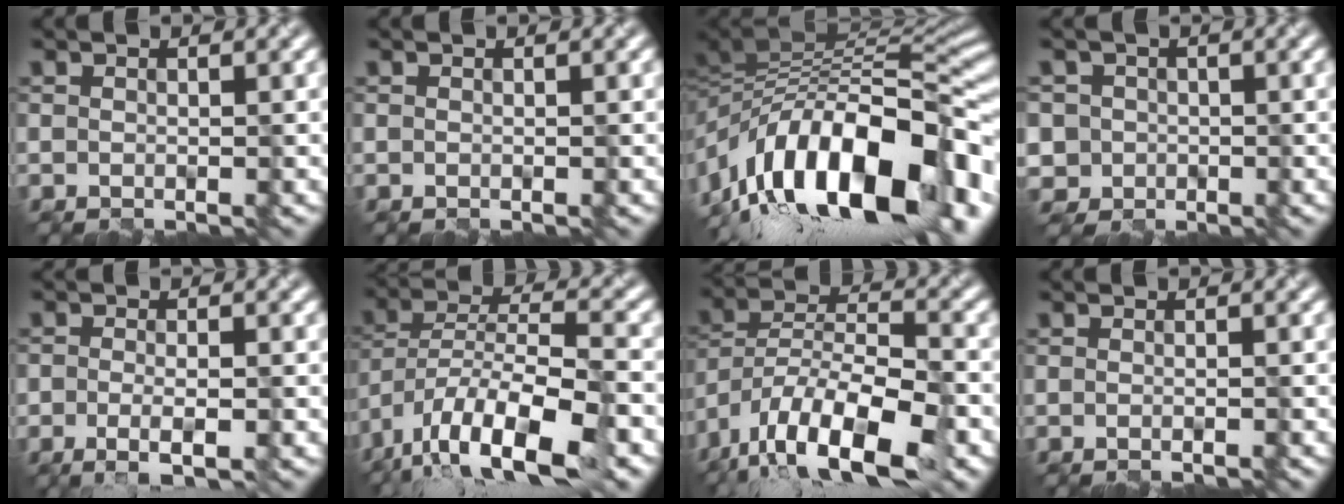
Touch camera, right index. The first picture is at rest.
{"total": 0.0}
{"total": 18.0, "force": [-5.1, 8.7, 14.9], "torque": [-0.227, -0.005, -0.077]}
{"total": 4.9, "force": [0.0, 4.8, 1.1], "torque": [-0.019, 0.024, -0.024]}
{"total": 3.7, "force": [-1.3, 1.9, 3.0], "torque": [-0.046, -0.005, -0.019]}
{"total": 12.7, "force": [-8.1, 3.7, 9.0], "torque": [-0.159, 0.004, -0.146]}
{"total": 13.8, "force": [-9.6, 4.6, 8.7], "torque": [-0.150, 0.004, -0.164]}
{"total": 0.8, "force": [-0.4, 0.0, 0.7], "torque": [-0.013, 0.000, -0.004]}